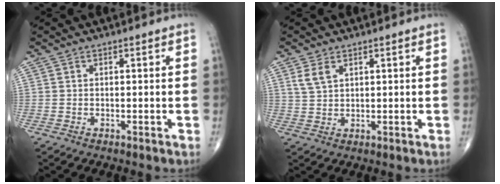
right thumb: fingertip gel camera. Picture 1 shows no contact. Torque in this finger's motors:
{"motor_torque": [-0.13, 0.14, 0.15, 0.06, 0.02]}